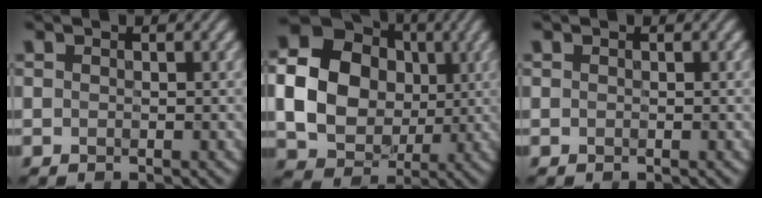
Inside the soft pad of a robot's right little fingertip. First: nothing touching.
{"total": 14.6, "force": [1.1, 13.1, 6.4], "torque": [-0.161, 0.018, 0.002]}
{"total": 0.0}